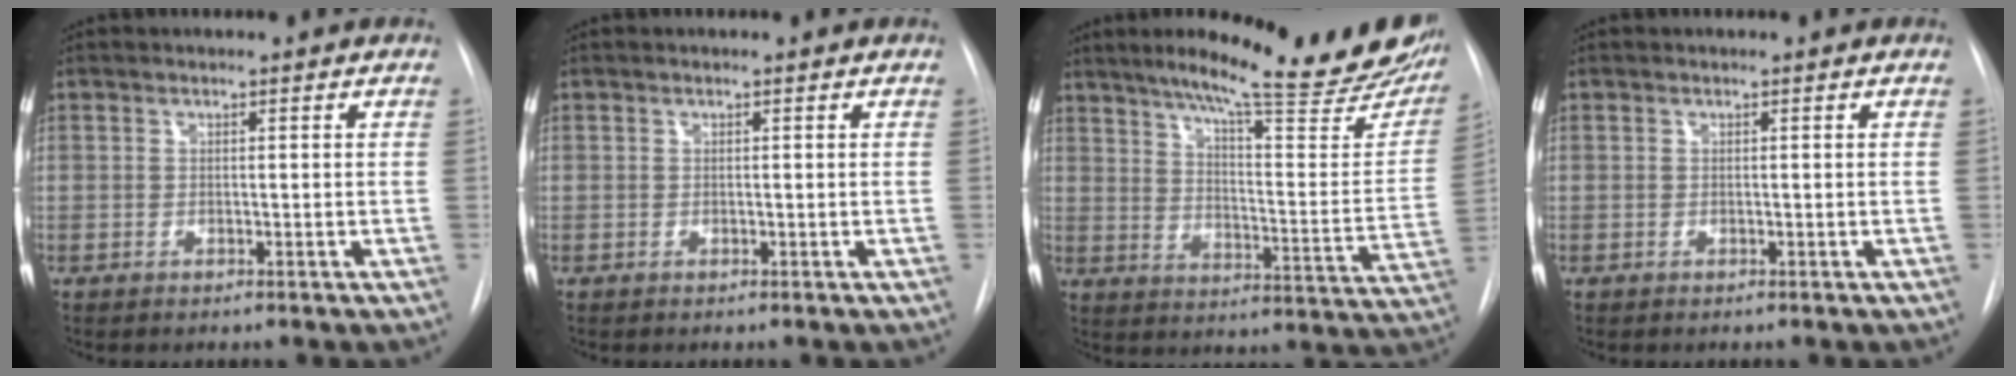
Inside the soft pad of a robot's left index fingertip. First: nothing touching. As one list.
[{"total": 0.0}, {"total": 27.1, "force": [21.7, 3.6, 15.9], "torque": [-0.214, -0.057, 0.275]}, {"total": 0.0}]